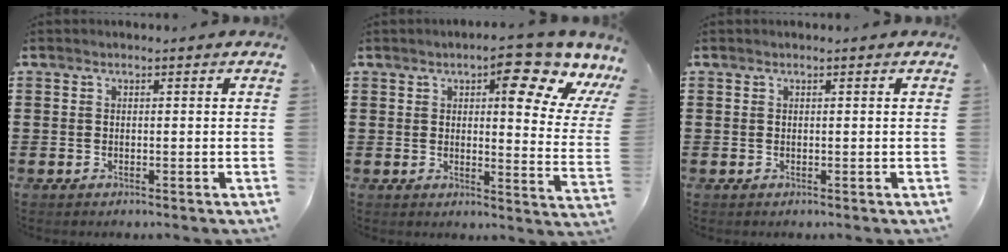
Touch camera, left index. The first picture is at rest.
{"total": 10.0, "force": [6.5, 1.5, 7.4], "torque": [-0.105, -0.037, 0.097]}
{"total": 0.0}